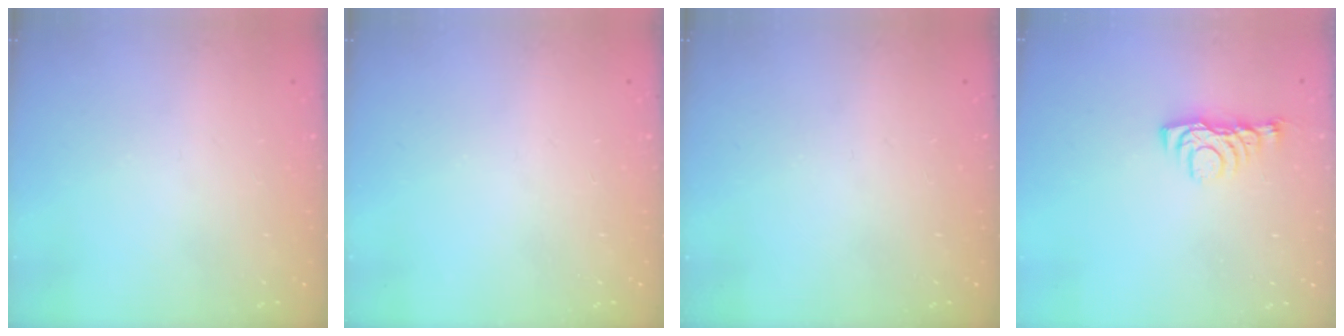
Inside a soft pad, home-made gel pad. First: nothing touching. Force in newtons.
{"total": 0.0}
{"total": 0.0}
{"total": 5.4, "press": 5.3, "slide": 0.8}